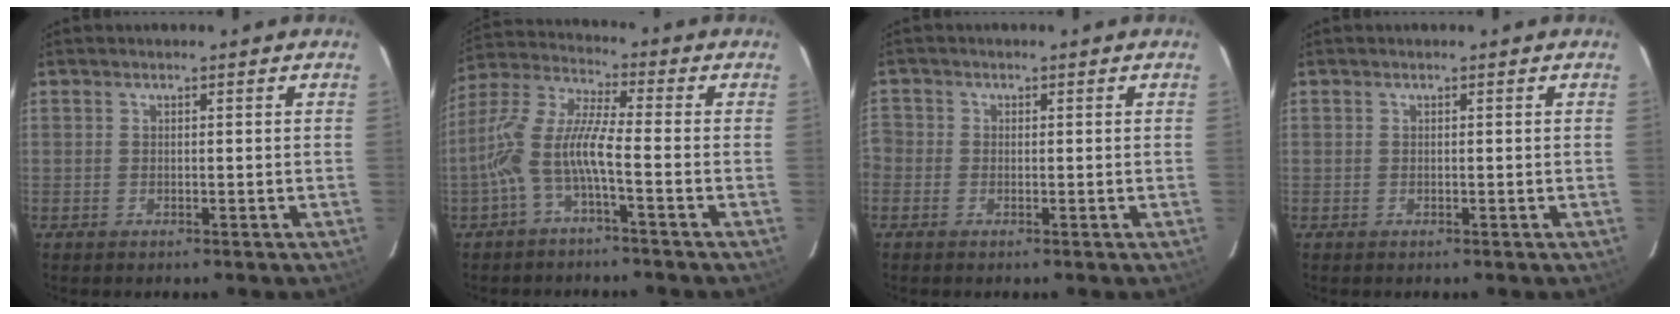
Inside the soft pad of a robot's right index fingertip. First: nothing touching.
{"total": 9.3, "force": [-3.3, 1.3, 8.7], "torque": [-0.202, 0.013, -0.065]}
{"total": 2.1, "force": [-0.9, 1.8, 0.5], "torque": [-0.012, 0.000, -0.027]}
{"total": 0.0}